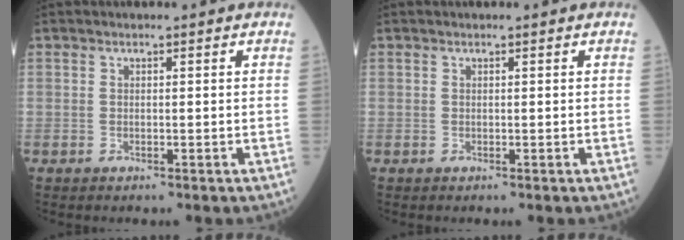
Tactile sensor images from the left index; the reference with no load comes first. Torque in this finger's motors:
{"motor_torque": [-0.10, 0.28, -0.05, 0.00]}